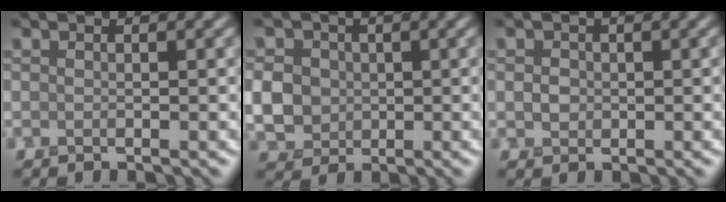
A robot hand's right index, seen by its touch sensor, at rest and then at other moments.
{"total": 4.9, "force": [0.0, 4.4, 2.2], "torque": [-0.063, 0.005, -0.008]}
{"total": 1.1, "force": [0.0, 1.0, 0.4], "torque": [-0.006, 0.000, -0.002]}